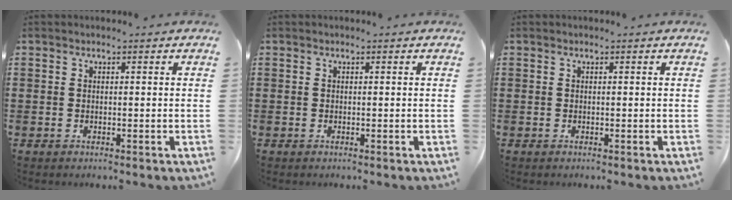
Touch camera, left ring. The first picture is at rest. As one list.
[{"total": 0.0}, {"total": 0.0}]